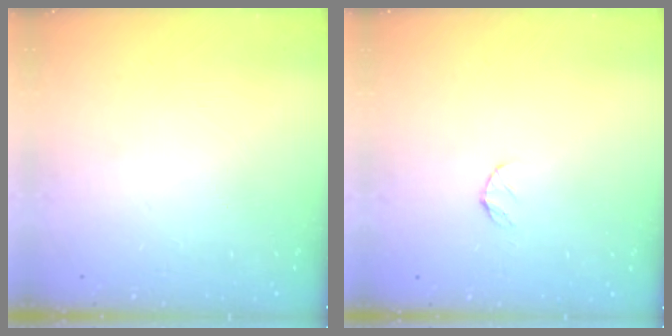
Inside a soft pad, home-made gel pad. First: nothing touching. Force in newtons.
{"total": 4.0, "press": 3.9, "slide": 0.5}